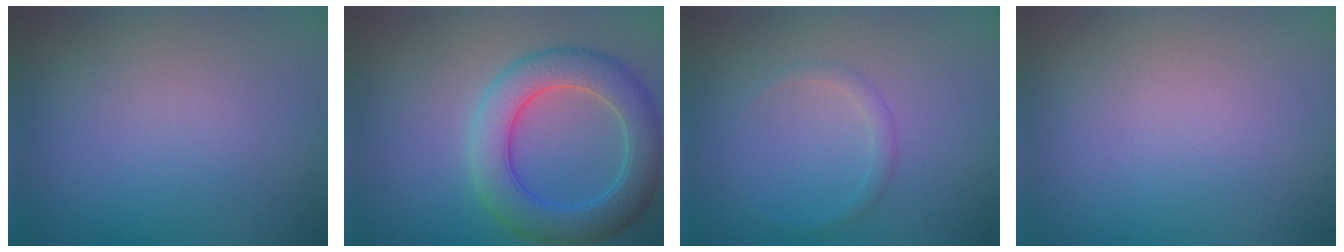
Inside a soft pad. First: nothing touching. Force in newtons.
{"total": 6.1, "press": 6.1, "slide": 0.3}
{"total": 1.0, "press": 1.0, "slide": 0.1}
{"total": 0.0}